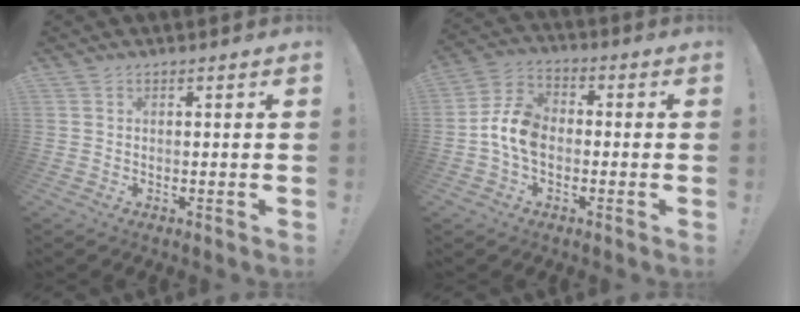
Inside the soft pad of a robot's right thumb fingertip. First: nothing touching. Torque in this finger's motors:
{"motor_torque": [0.33, 0.19, 0.72, -0.24, 0.06]}